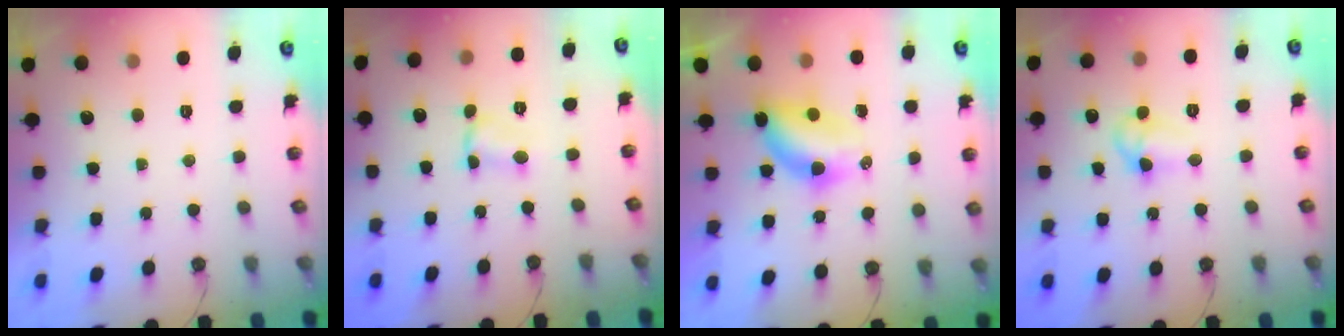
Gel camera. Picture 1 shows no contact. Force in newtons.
{"total": 2.5, "press": 2.5, "slide": 0.1}
{"total": 7.6, "press": 6.7, "slide": 3.6}
{"total": 8.1, "press": 8.1, "slide": 0.7}